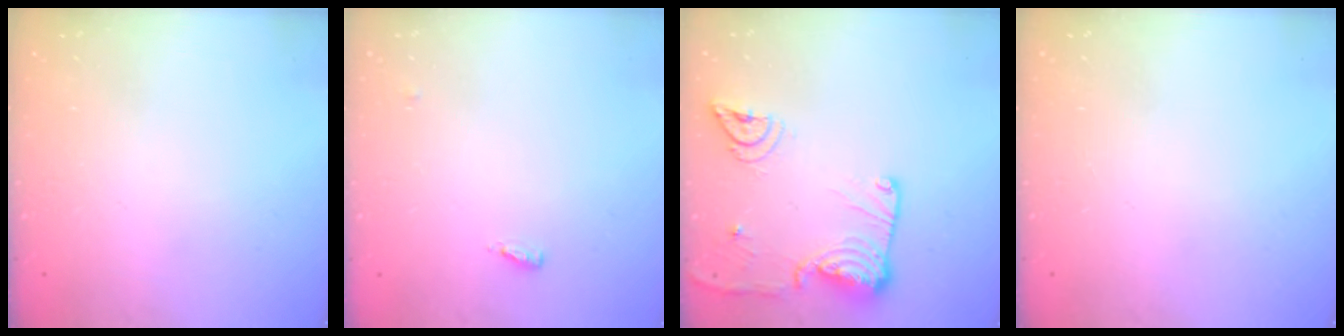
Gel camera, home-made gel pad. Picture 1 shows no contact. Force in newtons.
{"total": 3.4, "press": 3.2, "slide": 1.2}
{"total": 15.4, "press": 15.3, "slide": 1.9}
{"total": 0.0}